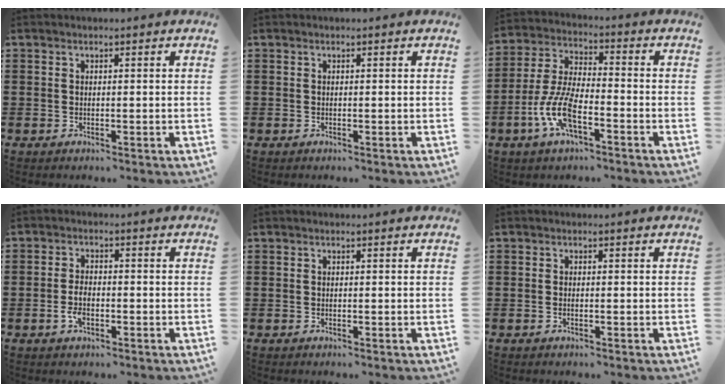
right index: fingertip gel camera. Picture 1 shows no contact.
{"total": 0.0}
{"total": 8.7, "force": [-3.9, 2.8, 7.3], "torque": [-0.182, -0.015, -0.078]}
{"total": 3.1, "force": [-1.1, 1.5, 2.6], "torque": [-0.062, -0.004, -0.022]}
{"total": 0.0}
{"total": 0.5, "force": [-0.2, -0.1, 0.4], "torque": [-0.010, -0.007, -0.002]}